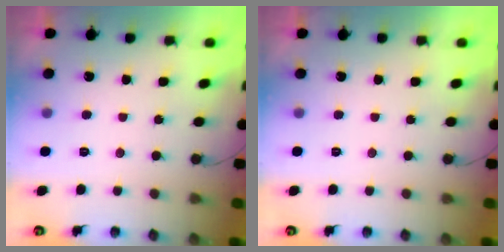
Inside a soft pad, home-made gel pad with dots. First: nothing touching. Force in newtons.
{"total": 0.0}